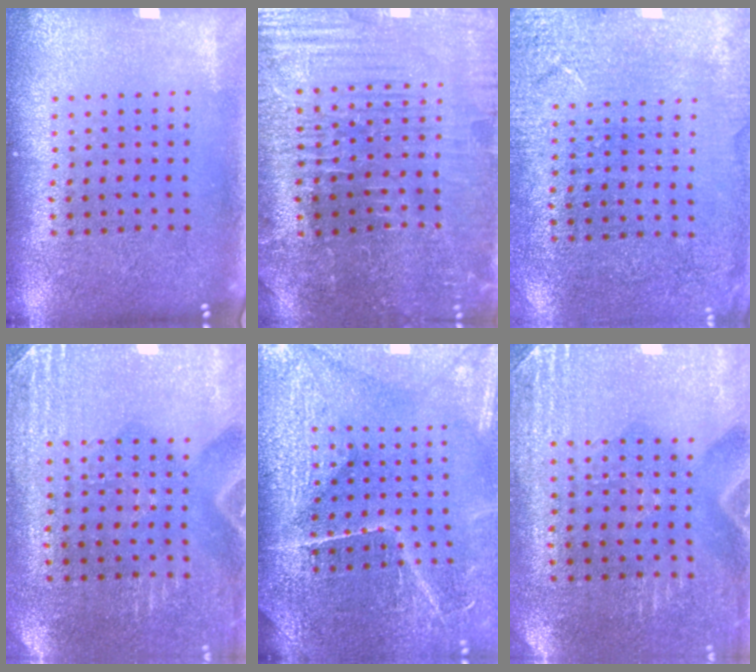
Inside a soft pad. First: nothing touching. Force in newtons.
{"total": 3.6, "press": 3.6, "slide": 0.4}
{"total": 2.6, "press": 2.6, "slide": 0.4}
{"total": 2.8, "press": 2.6, "slide": 1.2}
{"total": 4.2, "press": 3.9, "slide": 1.6}
{"total": 2.8, "press": 2.6, "slide": 1.2}